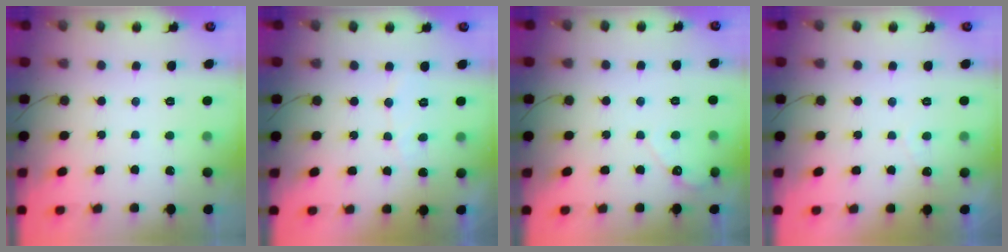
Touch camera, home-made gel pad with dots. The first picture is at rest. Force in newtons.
{"total": 4.5, "press": 4.5, "slide": 0.4}
{"total": 3.1, "press": 3.1, "slide": 0.2}
{"total": 2.5, "press": 2.5, "slide": 0.1}